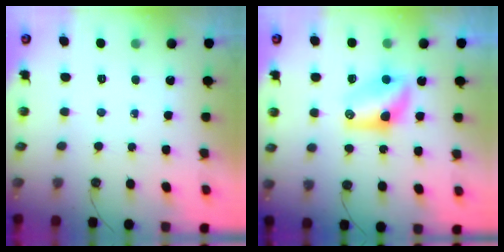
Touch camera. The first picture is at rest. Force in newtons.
{"total": 7.7, "press": 7.5, "slide": 1.8}